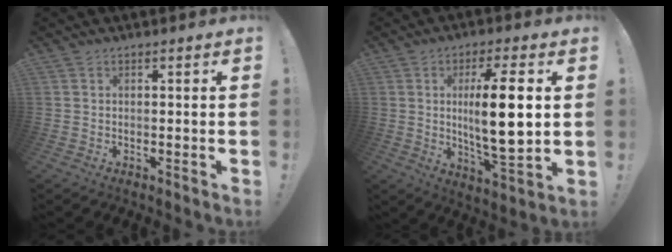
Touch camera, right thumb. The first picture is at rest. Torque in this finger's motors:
{"motor_torque": [0.63, 1.99, 0.85, -0.48, 0.47]}